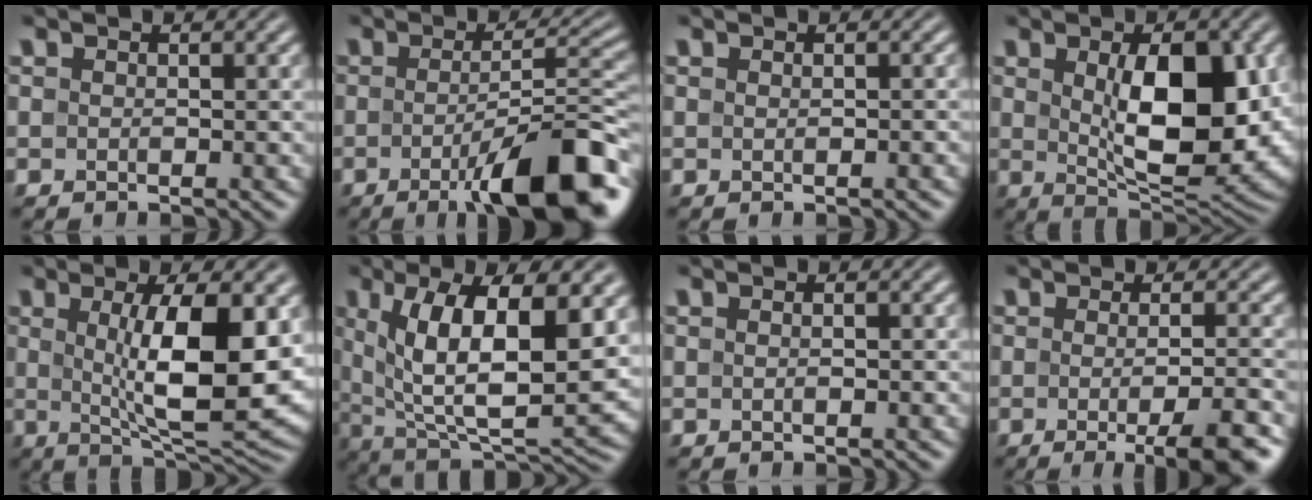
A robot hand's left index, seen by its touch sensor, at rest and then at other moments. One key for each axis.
{"total": 10.5, "fx": -4.0, "fy": 2.3, "fz": 9.4, "tx": -0.125, "ty": 0.001, "tz": -0.064}
{"total": 0.9, "fx": 0.2, "fy": 0.3, "fz": 0.8, "tx": -0.007, "ty": 0.001, "tz": -0.004}
{"total": 10.2, "fx": 0.8, "fy": 4.6, "fz": 9.1, "tx": -0.142, "ty": -0.011, "tz": 0.027}
{"total": 9.8, "fx": 1.1, "fy": 2.8, "fz": 9.4, "tx": -0.144, "ty": -0.014, "tz": 0.025}
{"total": 11.8, "fx": 3.3, "fy": 4.4, "fz": 10.4, "tx": -0.174, "ty": -0.011, "tz": 0.060}
{"total": 1.6, "fx": 0.5, "fy": 0.7, "fz": 1.3, "tx": -0.004, "ty": 0.000, "tz": -0.011}
{"total": 7.7, "fx": -2.0, "fy": 2.1, "fz": 7.1, "tx": -0.073, "ty": -0.012, "tz": -0.021}